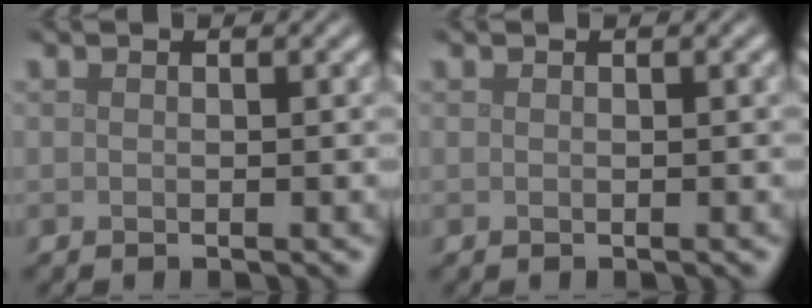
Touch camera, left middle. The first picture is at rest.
{"total": 0.0}